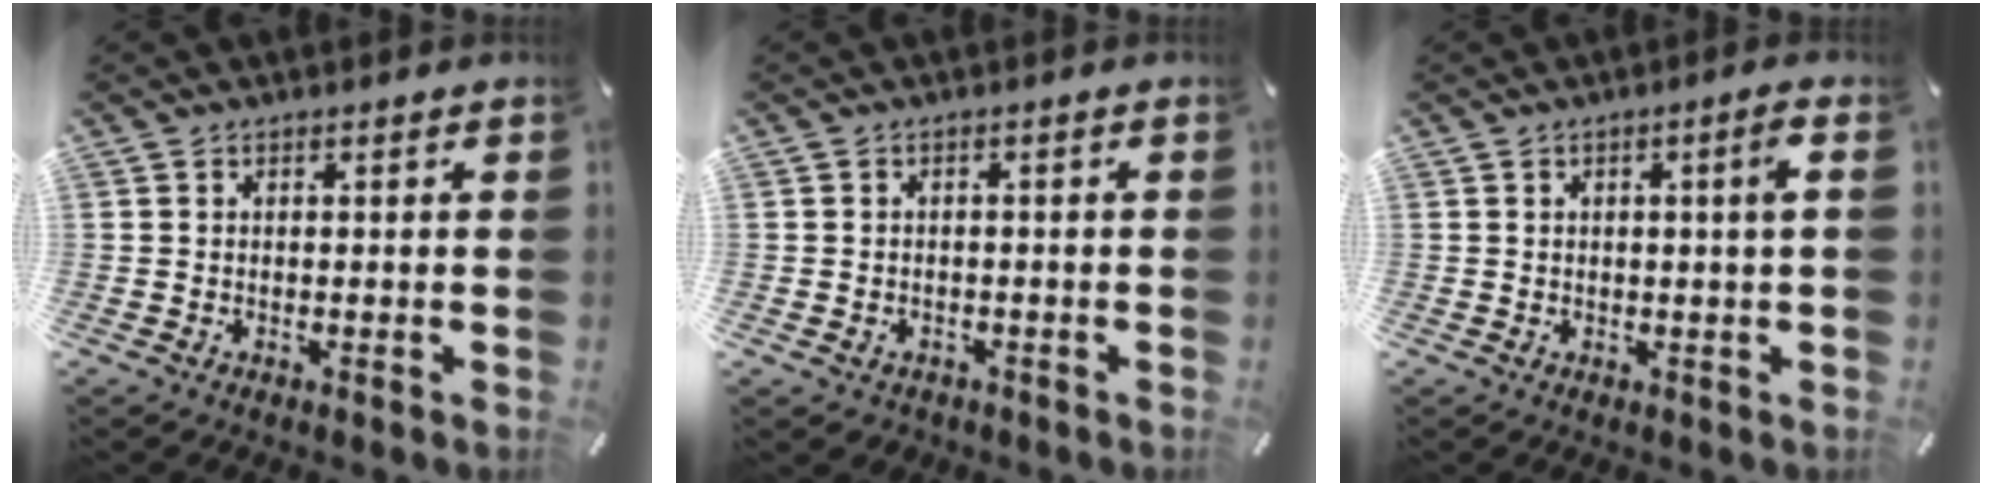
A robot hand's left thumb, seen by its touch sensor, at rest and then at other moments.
{"total": 1.7, "force": [-0.9, 1.4, 0.5], "torque": [-0.009, 0.005, -0.020]}
{"total": 3.0, "force": [0.6, 0.2, 3.0], "torque": [-0.054, 0.000, 0.008]}